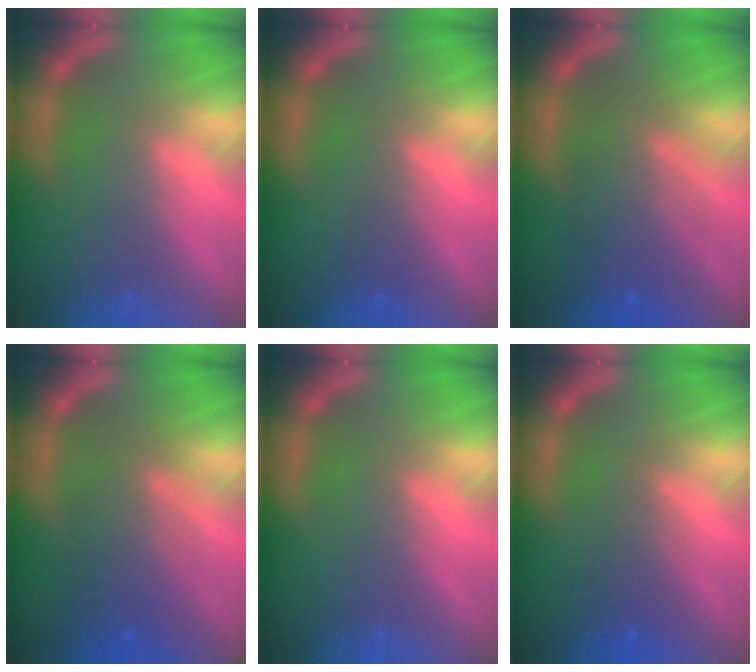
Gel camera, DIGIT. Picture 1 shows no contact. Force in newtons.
{"total": 1.0}
{"total": 7.1}
{"total": 6.0}
{"total": 0.0}
{"total": 2.5}